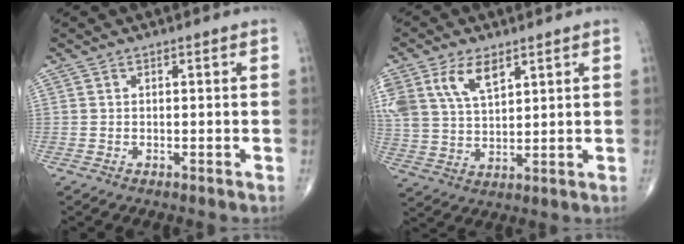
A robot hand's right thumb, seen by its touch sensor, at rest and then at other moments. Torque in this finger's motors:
{"motor_torque": [0.89, 2.25, 1.01, 0.58, 0.13]}